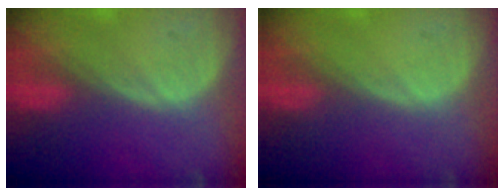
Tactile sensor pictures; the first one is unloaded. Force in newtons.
{"total": 0.0}